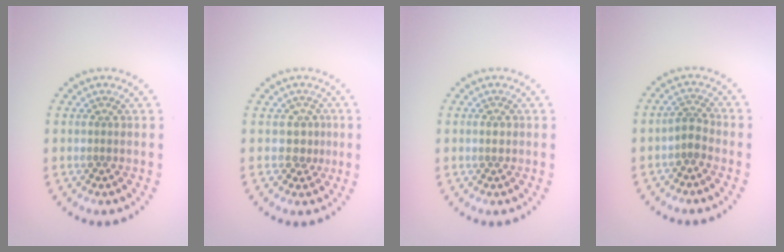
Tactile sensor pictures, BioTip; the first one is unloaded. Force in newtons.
{"total": 1.8, "press": 1.3, "slide": 1.3}
{"total": 0.9, "press": 0.9, "slide": 0.1}
{"total": 1.6, "press": 1.2, "slide": 1.0}